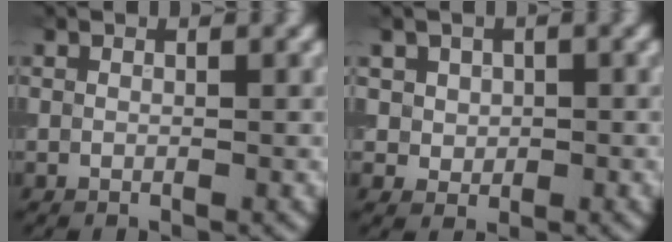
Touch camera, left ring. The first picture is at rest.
{"total": 3.1, "force": [1.1, 2.7, 1.2], "torque": [-0.025, 0.002, 0.024]}